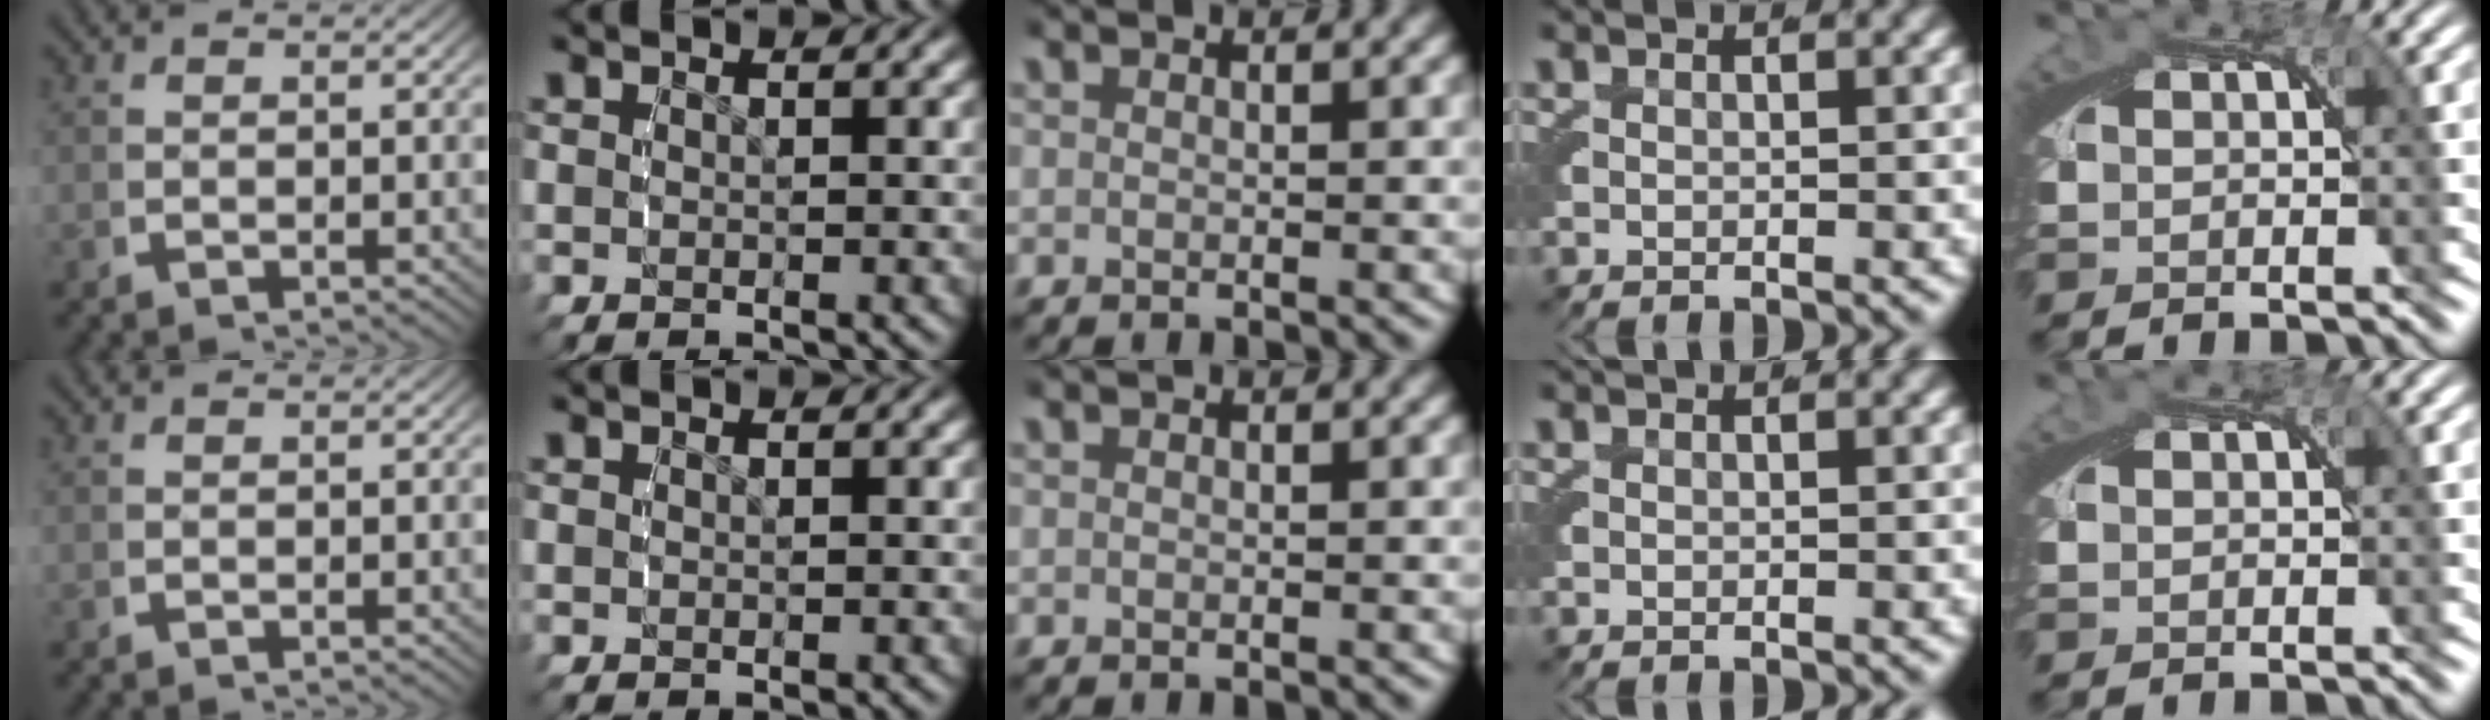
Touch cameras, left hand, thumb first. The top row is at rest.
{}